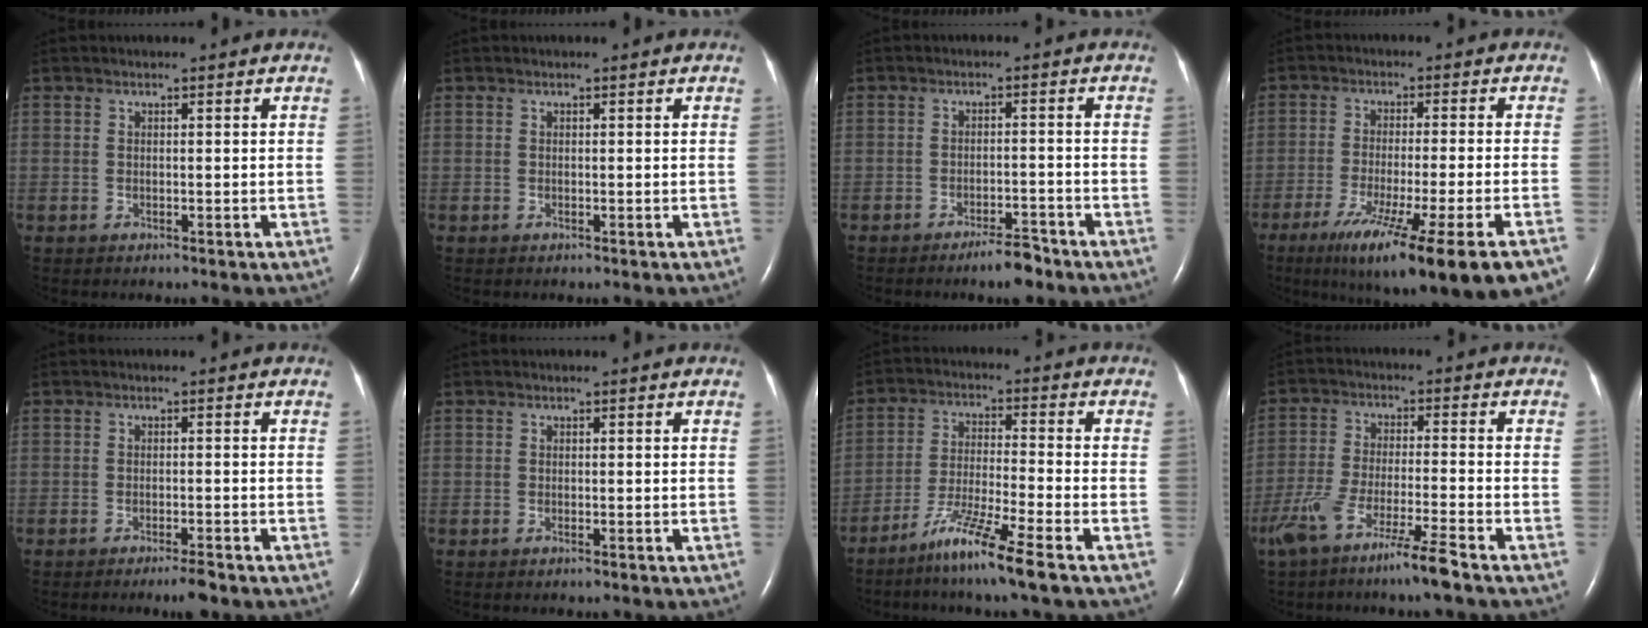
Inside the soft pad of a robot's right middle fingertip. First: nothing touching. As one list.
[{"total": 0.0}, {"total": 3.9, "force": [-3.2, 0.6, 2.2], "torque": [-0.036, -0.001, -0.052]}, {"total": 18.3, "force": [-11.5, 0.2, 14.2], "torque": [-0.176, -0.052, -0.180]}, {"total": 2.6, "force": [-2.0, 0.0, 1.7], "torque": [-0.029, -0.004, -0.032]}, {"total": 0.6, "force": [-0.3, 0.0, 0.4], "torque": [-0.011, -0.002, -0.004]}, {"total": 9.5, "force": [-6.4, -1.0, 7.0], "torque": [-0.136, -0.034, -0.123]}, {"total": 9.3, "force": [-6.5, -0.5, 6.6], "torque": [-0.133, -0.026, -0.125]}]